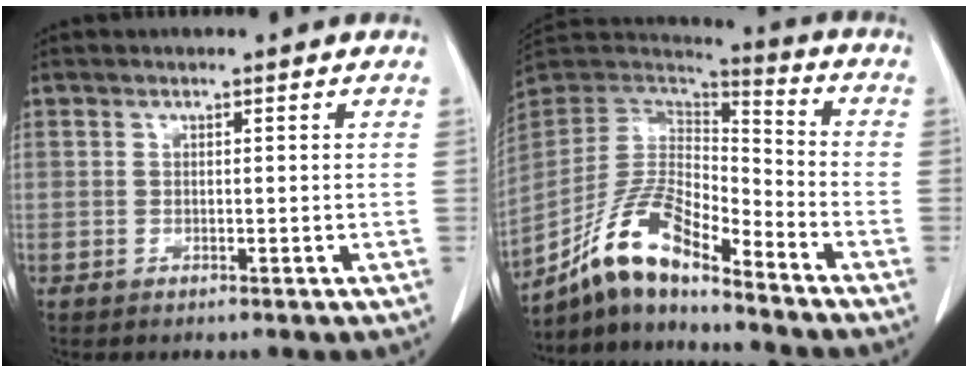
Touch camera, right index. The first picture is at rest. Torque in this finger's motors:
{"motor_torque": [-0.10, -0.03, -0.07, -0.07]}